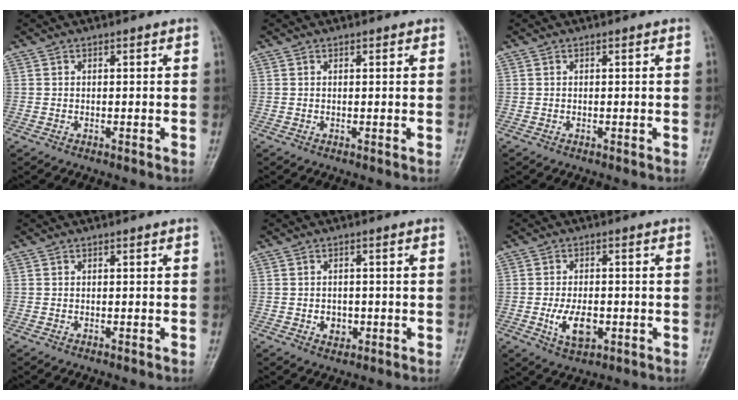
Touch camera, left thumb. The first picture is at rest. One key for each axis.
{"total": 0.7, "fx": 0.5, "fy": 0.3, "fz": 0.3, "tx": -0.005, "ty": -0.002, "tz": 0.004}
{"total": 0.0}
{"total": 0.0}
{"total": 2.7, "fx": -0.6, "fy": 2.2, "fz": 1.4, "tx": -0.010, "ty": 0.002, "tz": -0.004}
{"total": 6.5, "fx": -1.6, "fy": 3.6, "fz": 5.2, "tx": -0.088, "ty": -0.002, "tz": -0.022}